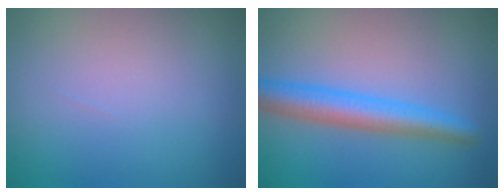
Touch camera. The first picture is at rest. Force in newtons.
{"total": 4.4, "press": 4.3, "slide": 0.2}